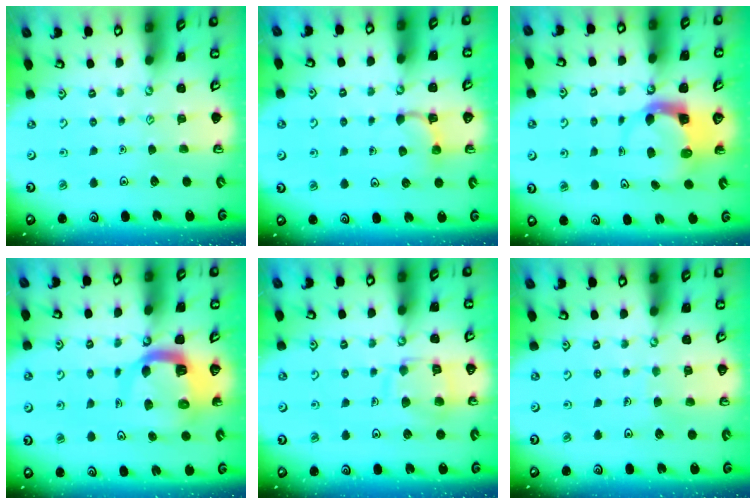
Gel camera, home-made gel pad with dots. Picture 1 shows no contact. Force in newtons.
{"total": 3.0, "press": 2.9, "slide": 0.7}
{"total": 3.8, "press": 3.8, "slide": 0.6}
{"total": 9.0, "press": 8.9, "slide": 1.2}
{"total": 11.4, "press": 11.3, "slide": 1.0}
{"total": 4.6, "press": 4.6, "slide": 0.4}